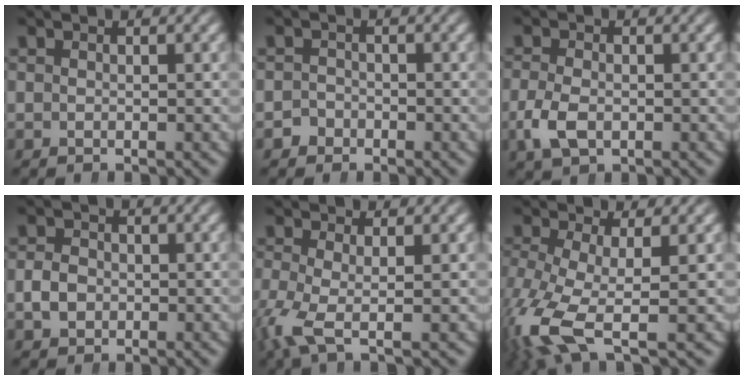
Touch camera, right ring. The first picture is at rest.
{"total": 1.9, "force": [-1.4, 1.2, -0.3], "torque": [0.003, -0.011, -0.023]}
{"total": 3.0, "force": [-1.2, 1.8, 2.1], "torque": [-0.053, -0.016, -0.012]}
{"total": 1.8, "force": [-0.7, 1.4, 0.8], "torque": [-0.021, -0.008, -0.007]}
{"total": 3.2, "force": [-0.9, 1.3, 2.8], "torque": [-0.088, -0.029, -0.004]}
{"total": 6.3, "force": [-2.2, 3.0, 5.1], "torque": [-0.138, -0.048, -0.014]}